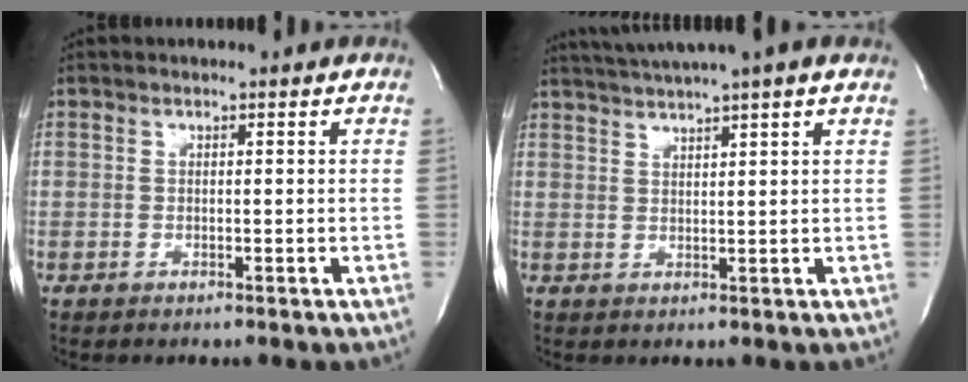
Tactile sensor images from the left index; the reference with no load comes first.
{"total": 8.3, "force": [6.6, -0.7, 5.1], "torque": [-0.092, 0.029, 0.090]}